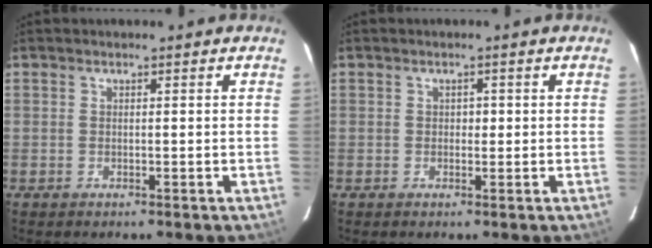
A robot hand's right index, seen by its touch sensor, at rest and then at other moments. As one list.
[{"total": 1.0, "force": [0.1, 0.8, 0.7], "torque": [-0.007, 0.003, -0.001]}]